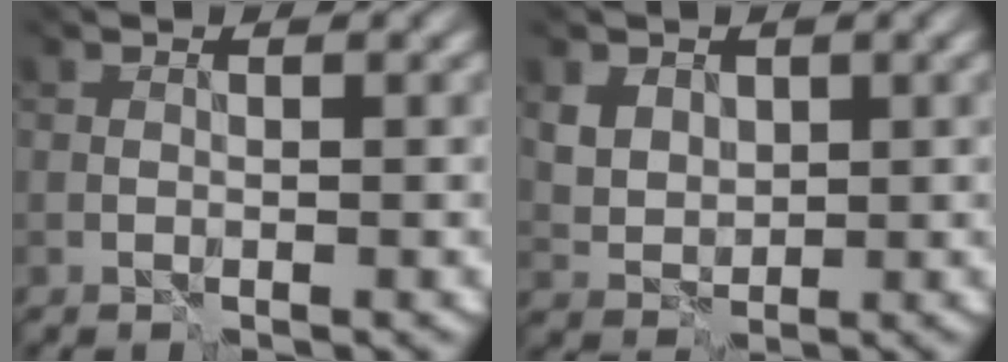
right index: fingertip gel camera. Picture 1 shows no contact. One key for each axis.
{"total": 3.5, "fx": 1.8, "fy": 2.7, "fz": 1.3, "tx": -0.040, "ty": 0.001, "tz": 0.039}